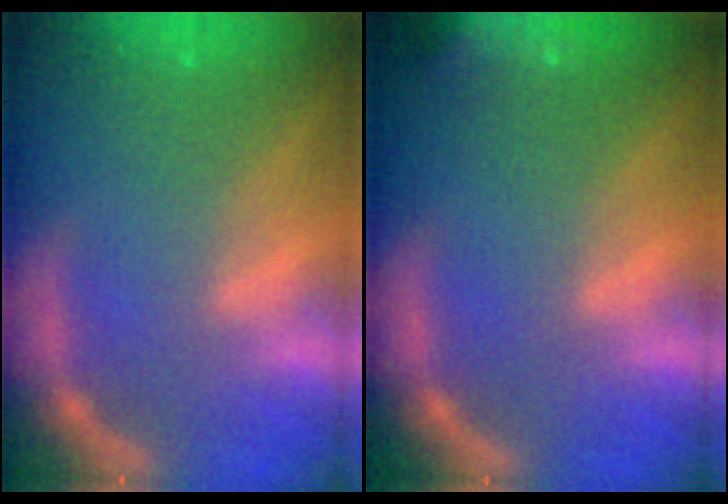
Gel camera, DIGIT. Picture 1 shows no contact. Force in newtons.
{"total": 9.0}